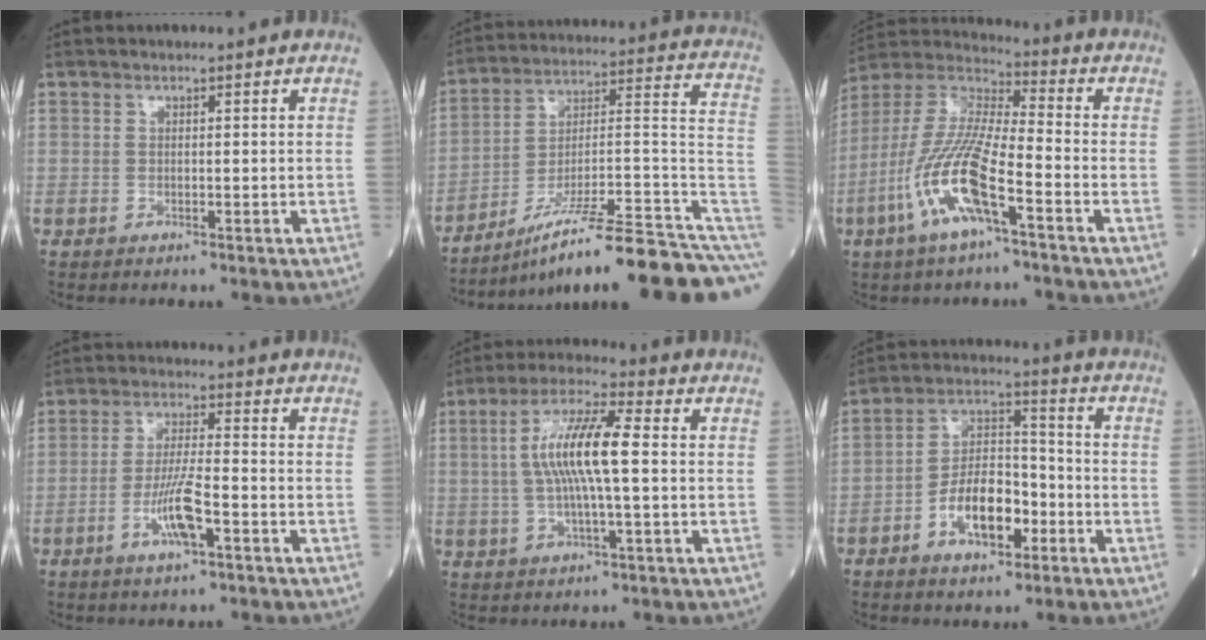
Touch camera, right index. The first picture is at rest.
{"total": 23.2, "force": [-16.5, 0.9, 16.4], "torque": [-0.159, 0.033, -0.258]}
{"total": 14.0, "force": [-5.8, 2.4, 12.5], "torque": [-0.269, -0.005, -0.116]}
{"total": 6.8, "force": [-2.8, 0.8, 6.1], "torque": [-0.121, -0.001, -0.054]}
{"total": 10.4, "force": [0.5, 1.3, 10.3], "torque": [-0.204, 0.014, 0.006]}
{"total": 10.1, "force": [-4.3, 4.6, 7.9], "torque": [-0.150, 0.018, -0.076]}